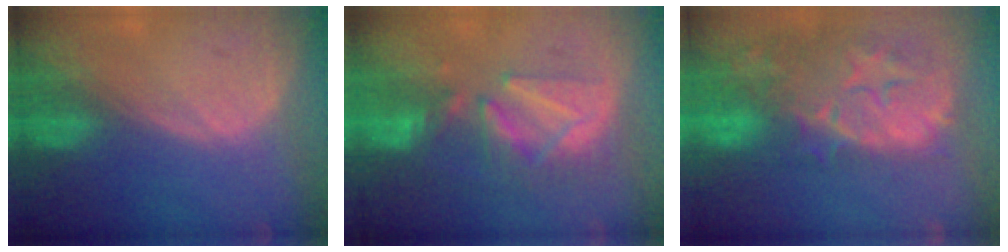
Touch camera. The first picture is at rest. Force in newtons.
{"total": 8.6, "press": 8.3, "slide": 2.0}
{"total": 14.4, "press": 11.8, "slide": 8.2}